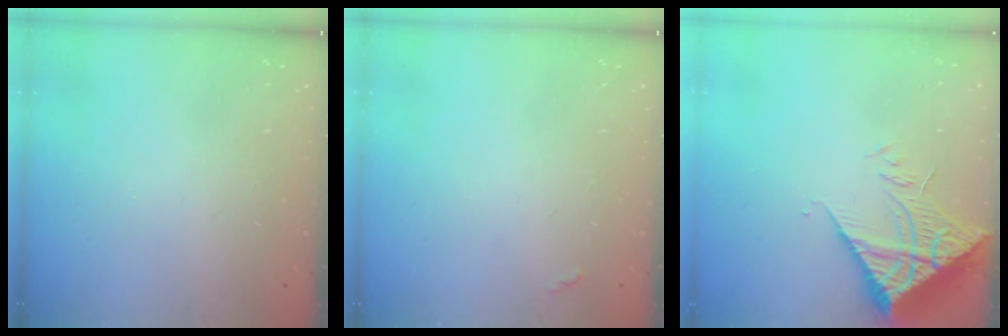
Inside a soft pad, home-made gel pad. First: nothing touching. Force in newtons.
{"total": 2.8, "press": 2.8, "slide": 0.4}
{"total": 9.3, "press": 9.2, "slide": 1.2}